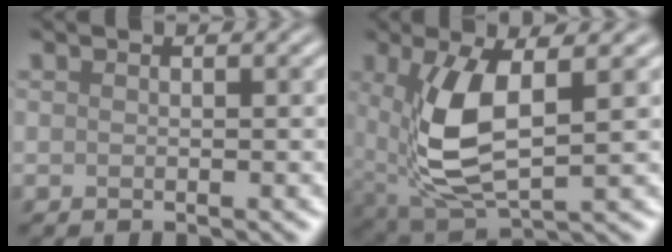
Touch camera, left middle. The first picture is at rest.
{"total": 7.5, "force": [0.8, 3.1, 6.7], "torque": [-0.156, -0.011, 0.022]}